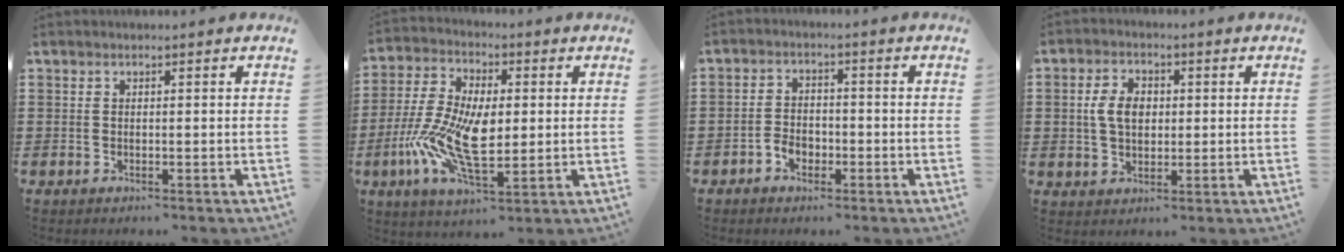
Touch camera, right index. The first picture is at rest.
{"total": 12.2, "force": [-1.4, 5.7, 10.7], "torque": [-0.248, -0.014, -0.029]}
{"total": 3.1, "force": [-1.6, 2.1, 1.5], "torque": [-0.032, 0.001, -0.032]}
{"total": 5.2, "force": [0.5, 3.5, 3.8], "torque": [-0.096, 0.009, 0.001]}